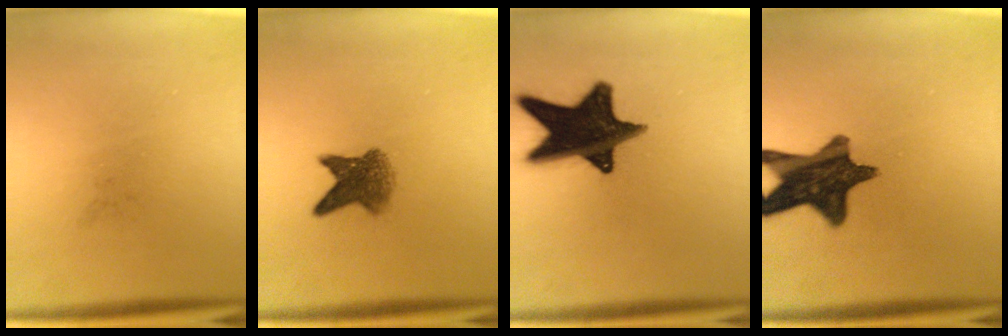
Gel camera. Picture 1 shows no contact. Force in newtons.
{"total": 5.2}
{"total": 17.8}
{"total": 13.7}